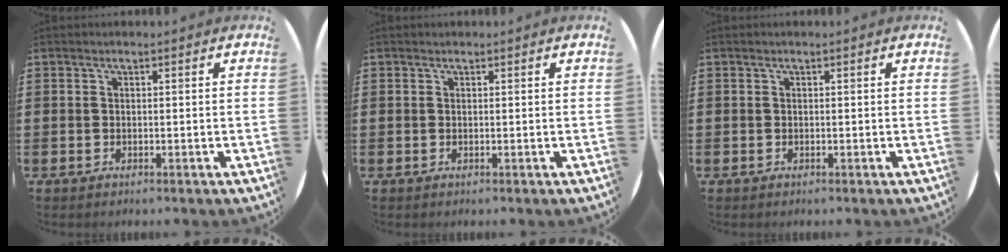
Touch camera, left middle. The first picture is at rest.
{"total": 0.0}
{"total": 0.0}